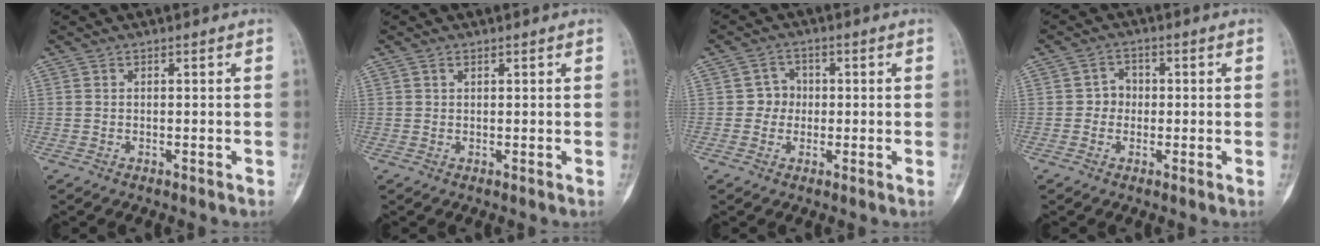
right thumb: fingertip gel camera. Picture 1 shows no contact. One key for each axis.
{"total": 0.7, "fx": 0.4, "fy": 0.4, "fz": 0.3, "tx": -0.005, "ty": -0.001, "tz": 0.007}
{"total": 3.4, "fx": -0.1, "fy": 3.3, "fz": 1.0, "tx": 0.010, "ty": 0.011, "tz": -0.010}
{"total": 3.0, "fx": -0.2, "fy": 2.7, "fz": 1.3, "tx": 0.000, "ty": 0.009, "tz": -0.014}